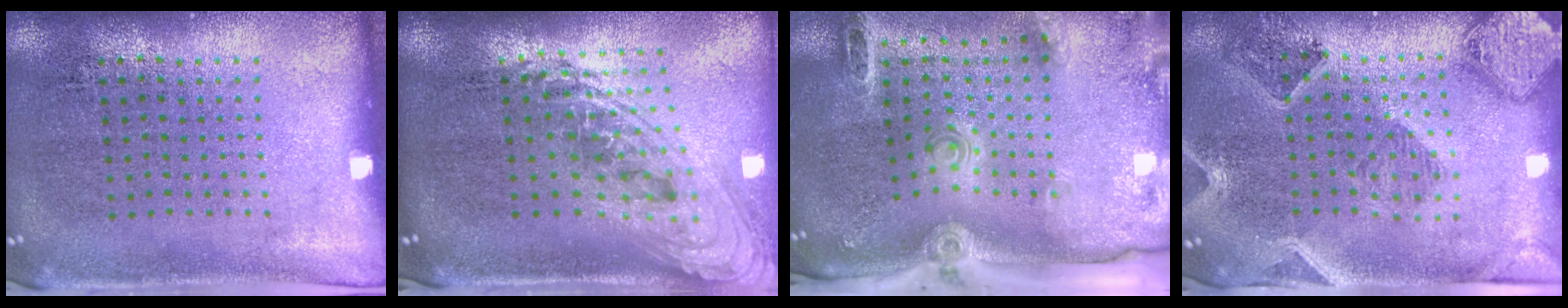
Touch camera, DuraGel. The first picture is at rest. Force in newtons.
{"total": 2.4, "press": 1.7, "slide": 1.7}
{"total": 2.9, "press": 2.1, "slide": 2.1}
{"total": 1.7, "press": 1.6, "slide": 0.4}